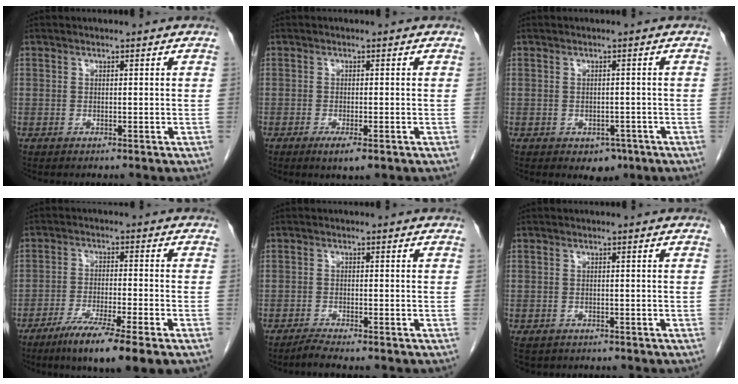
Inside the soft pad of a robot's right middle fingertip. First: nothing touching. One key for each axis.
{"total": 2.9, "fx": -1.6, "fy": 0.5, "fz": 2.4, "tx": -0.036, "ty": -0.005, "tz": -0.023}
{"total": 2.9, "fx": -1.6, "fy": 1.9, "fz": 1.5, "tx": -0.010, "ty": 0.003, "tz": -0.011}
{"total": 10.0, "fx": -6.3, "fy": -0.1, "fz": 7.7, "tx": -0.130, "ty": -0.025, "tz": -0.105}
{"total": 1.9, "fx": -1.7, "fy": -0.5, "fz": 0.6, "tx": -0.020, "ty": -0.005, "tz": -0.035}
{"total": 3.5, "fx": -2.7, "fy": 2.0, "fz": 1.1, "tx": -0.019, "ty": -0.003, "tz": -0.035}